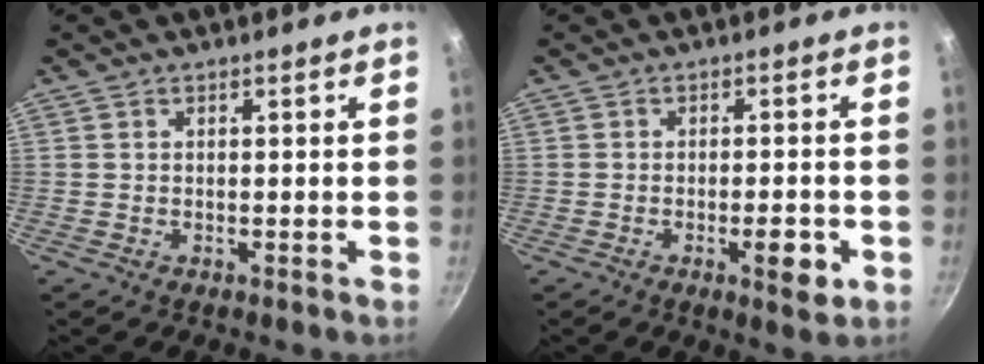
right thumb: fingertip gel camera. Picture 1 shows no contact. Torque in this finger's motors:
{"motor_torque": [1.60, 0.82, 1.19, -1.05, 0.11]}